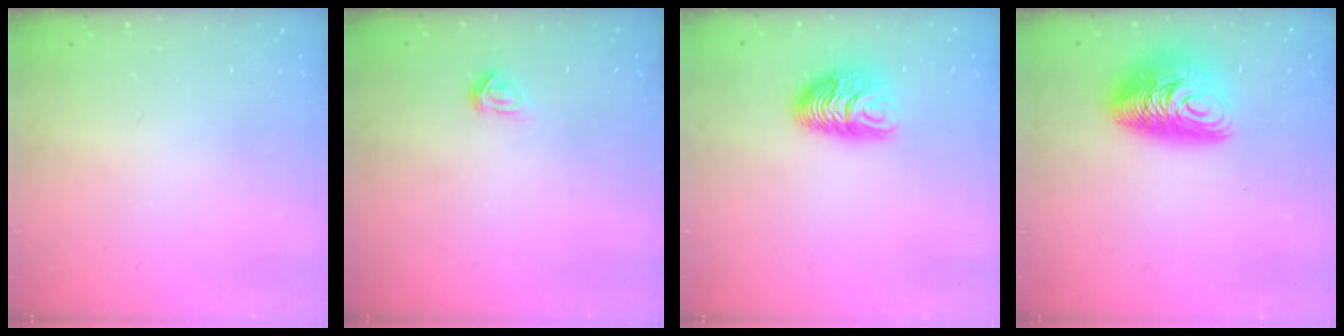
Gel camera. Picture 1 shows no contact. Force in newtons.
{"total": 1.8, "press": 1.7, "slide": 0.2}
{"total": 9.0, "press": 9.0, "slide": 0.5}
{"total": 11.5, "press": 11.5, "slide": 0.9}